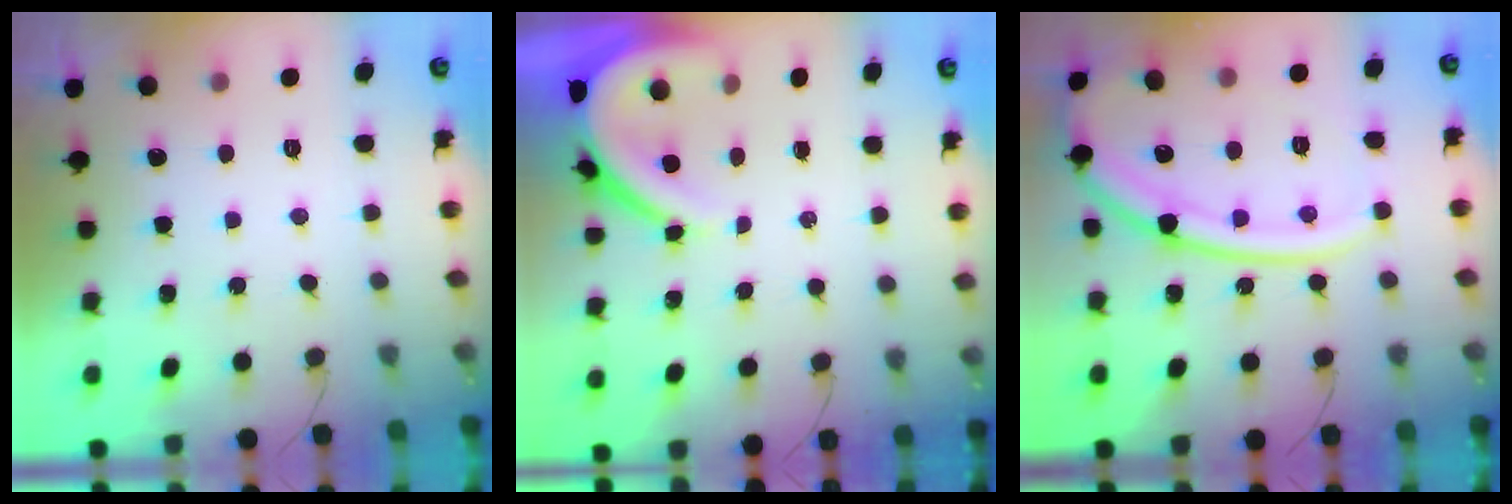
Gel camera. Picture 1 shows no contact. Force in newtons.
{"total": 8.9, "press": 8.8, "slide": 1.0}
{"total": 18.8, "press": 18.7, "slide": 1.6}